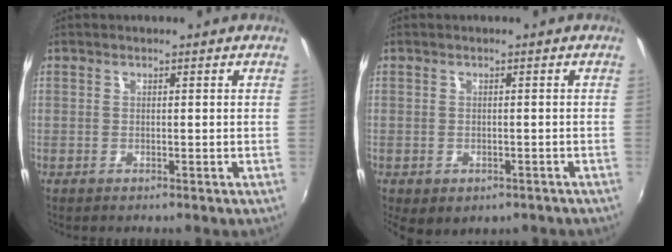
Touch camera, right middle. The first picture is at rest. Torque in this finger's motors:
{"motor_torque": [1.09, -1.05, 0.24, 0.15]}